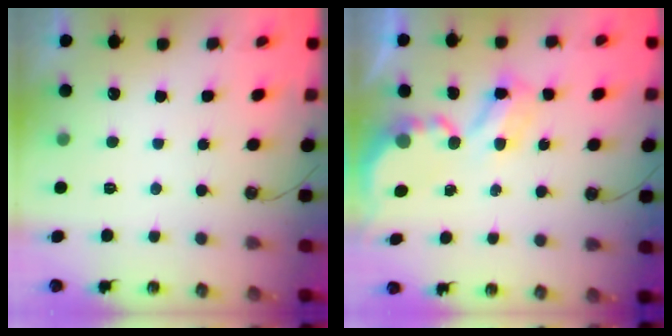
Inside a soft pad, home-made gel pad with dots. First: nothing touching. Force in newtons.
{"total": 4.6, "press": 4.5, "slide": 0.6}